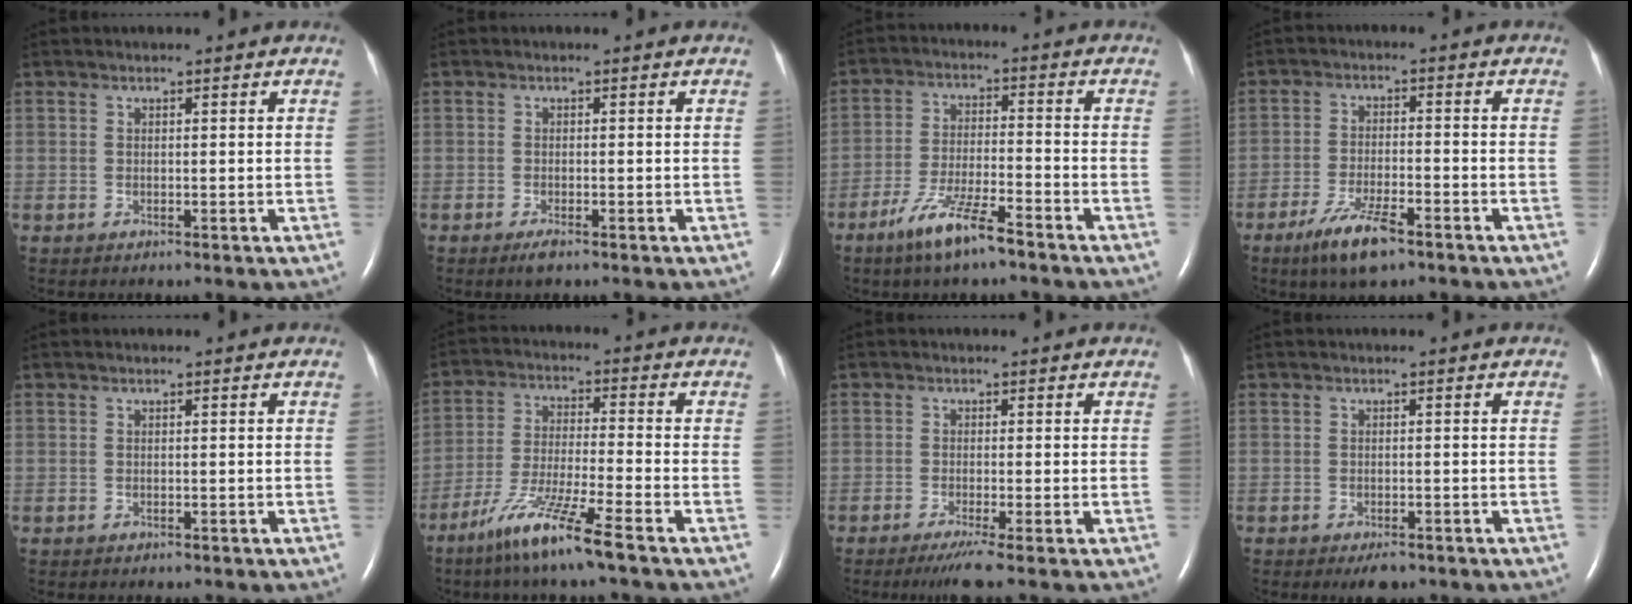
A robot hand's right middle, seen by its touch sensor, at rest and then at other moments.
{"total": 1.6, "force": [-1.1, 0.3, 1.1], "torque": [-0.029, -0.005, -0.019]}
{"total": 8.7, "force": [-6.1, 0.9, 6.2], "torque": [-0.127, -0.014, -0.113]}
{"total": 7.4, "force": [-4.9, 1.4, 5.4], "torque": [-0.112, -0.012, -0.086]}
{"total": 0.0}
{"total": 10.2, "force": [-6.9, -0.8, 7.4], "torque": [-0.150, -0.035, -0.136]}
{"total": 3.5, "force": [-2.3, -0.6, 2.5], "torque": [-0.048, -0.012, -0.046]}
{"total": 2.6, "force": [-1.8, 1.0, 1.5], "torque": [-0.023, -0.003, -0.021]}